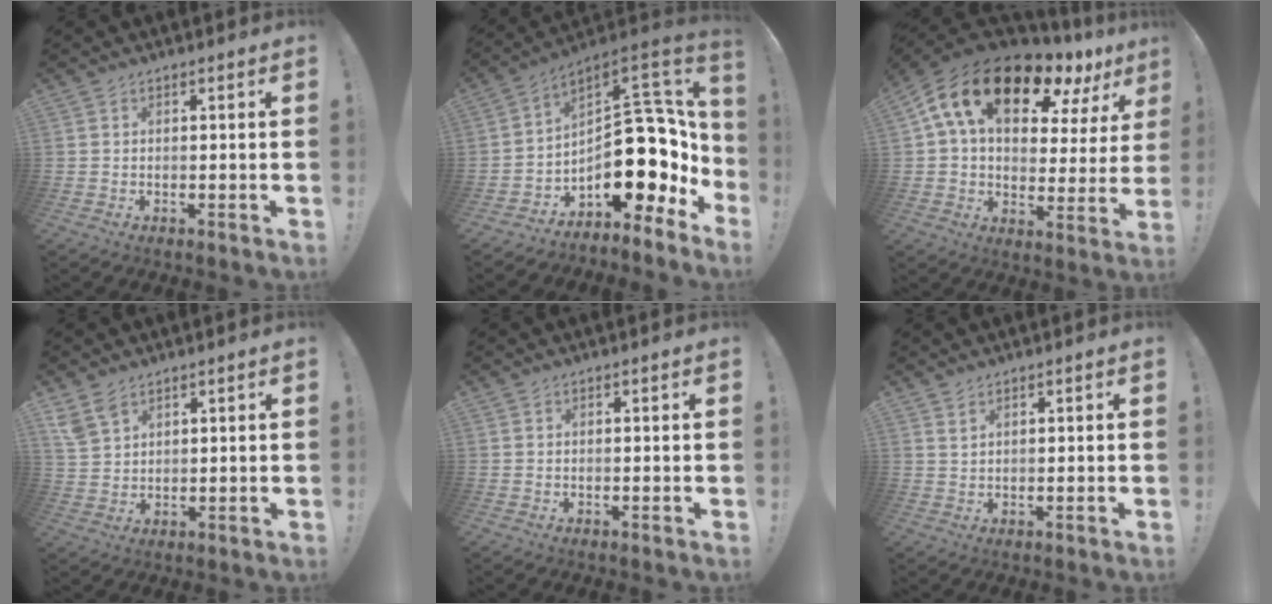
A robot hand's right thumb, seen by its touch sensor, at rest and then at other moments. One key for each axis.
{"total": 20.3, "fx": -3.2, "fy": 12.3, "fz": 15.8, "tx": -0.187, "ty": -0.009, "tz": -0.027}
{"total": 18.8, "fx": 10.6, "fy": 9.1, "fz": 12.5, "tx": -0.201, "ty": -0.055, "tz": 0.183}
{"total": 6.1, "fx": 4.2, "fy": 3.3, "fz": 2.9, "tx": -0.054, "ty": -0.016, "tz": 0.084}
{"total": 0.0}
{"total": 1.8, "fx": 1.5, "fy": 0.6, "fz": 0.9, "tx": -0.014, "ty": -0.007, "tz": 0.027}